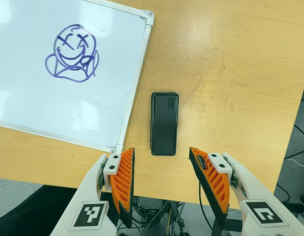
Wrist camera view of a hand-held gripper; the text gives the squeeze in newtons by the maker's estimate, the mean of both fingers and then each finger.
{"total": 0.0}